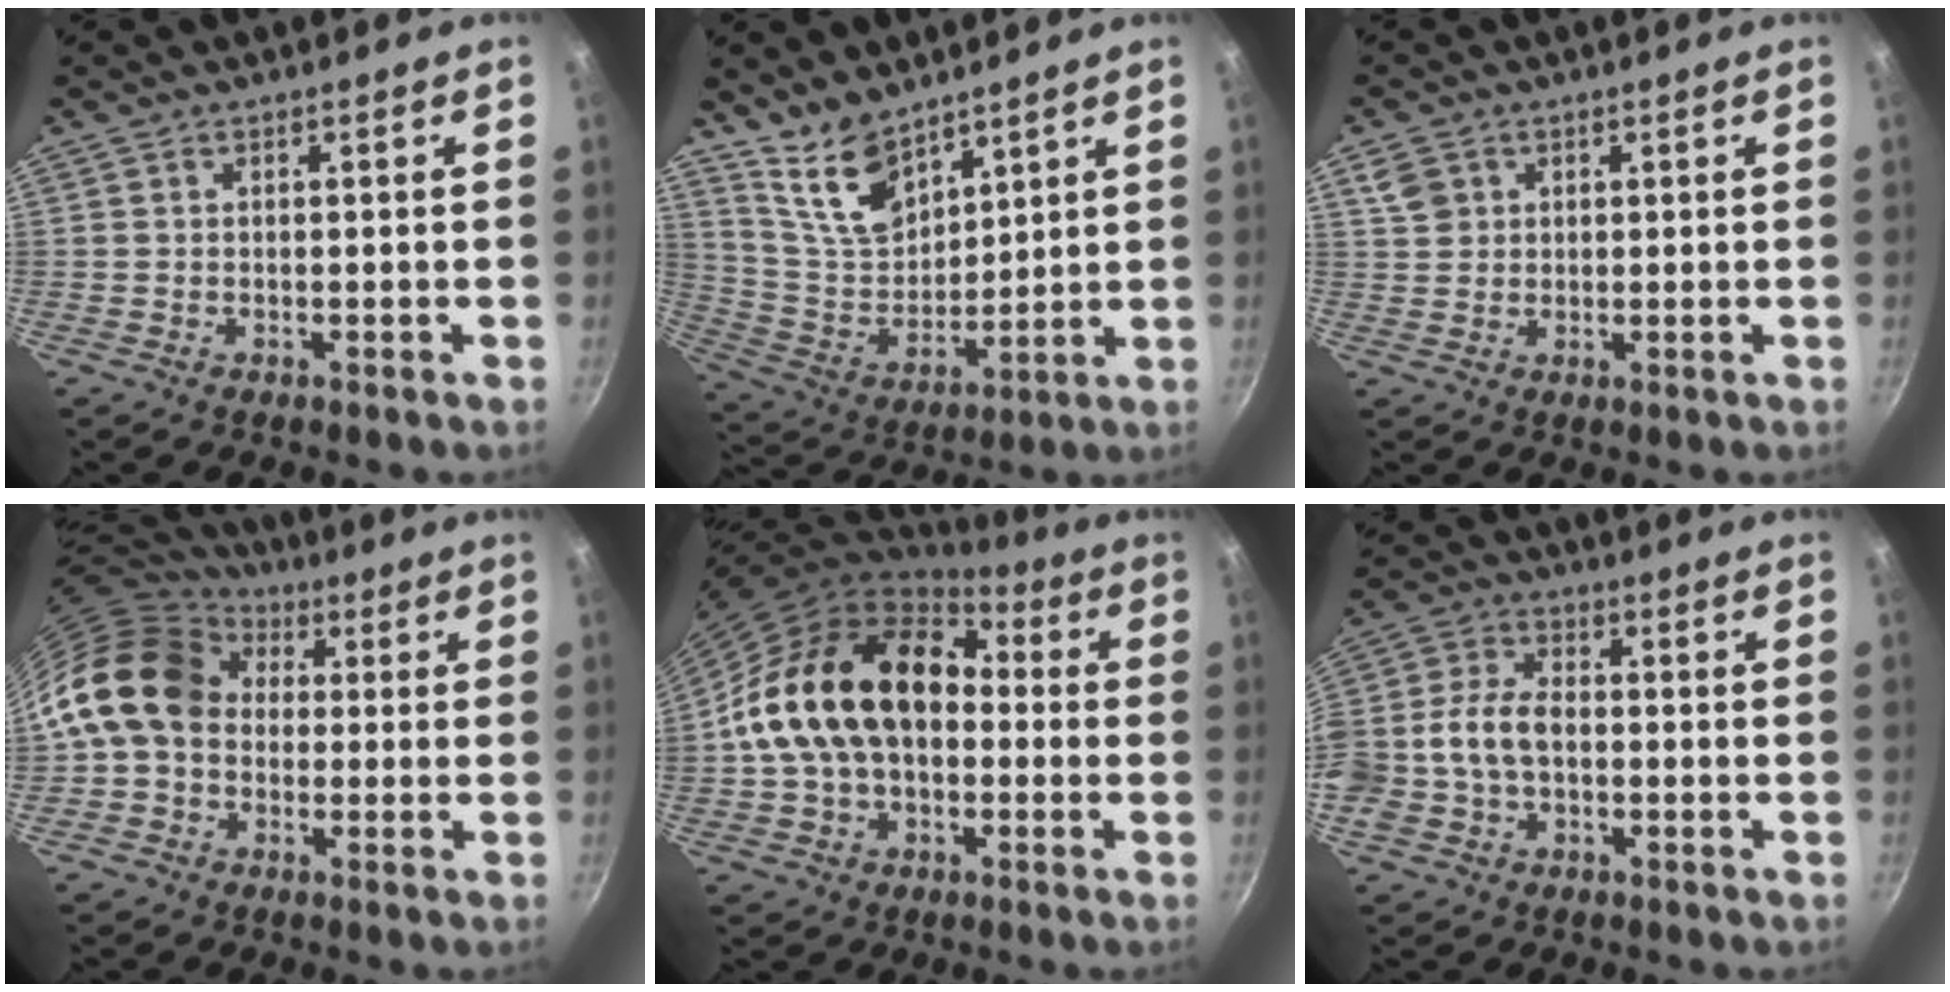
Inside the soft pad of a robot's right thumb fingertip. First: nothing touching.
{"total": 11.6, "force": [8.6, 5.5, 5.5], "torque": [-0.076, -0.063, 0.181]}
{"total": 4.1, "force": [1.7, 3.4, 1.5], "torque": [-0.014, 0.003, 0.034]}
{"total": 15.6, "force": [1.6, 12.4, 9.3], "torque": [-0.147, 0.036, 0.012]}
{"total": 20.3, "force": [0.3, 14.3, 14.5], "torque": [-0.229, 0.053, -0.002]}
{"total": 11.1, "force": [-1.8, 7.6, 7.9], "torque": [-0.149, 0.035, -0.046]}